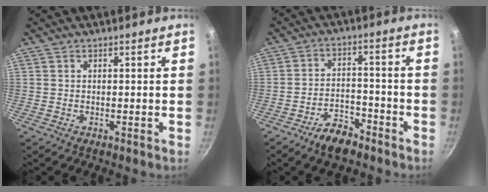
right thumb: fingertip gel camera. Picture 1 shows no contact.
{"total": 7.4, "force": [-5.4, 3.4, 3.6], "torque": [-0.051, 0.041, -0.091]}